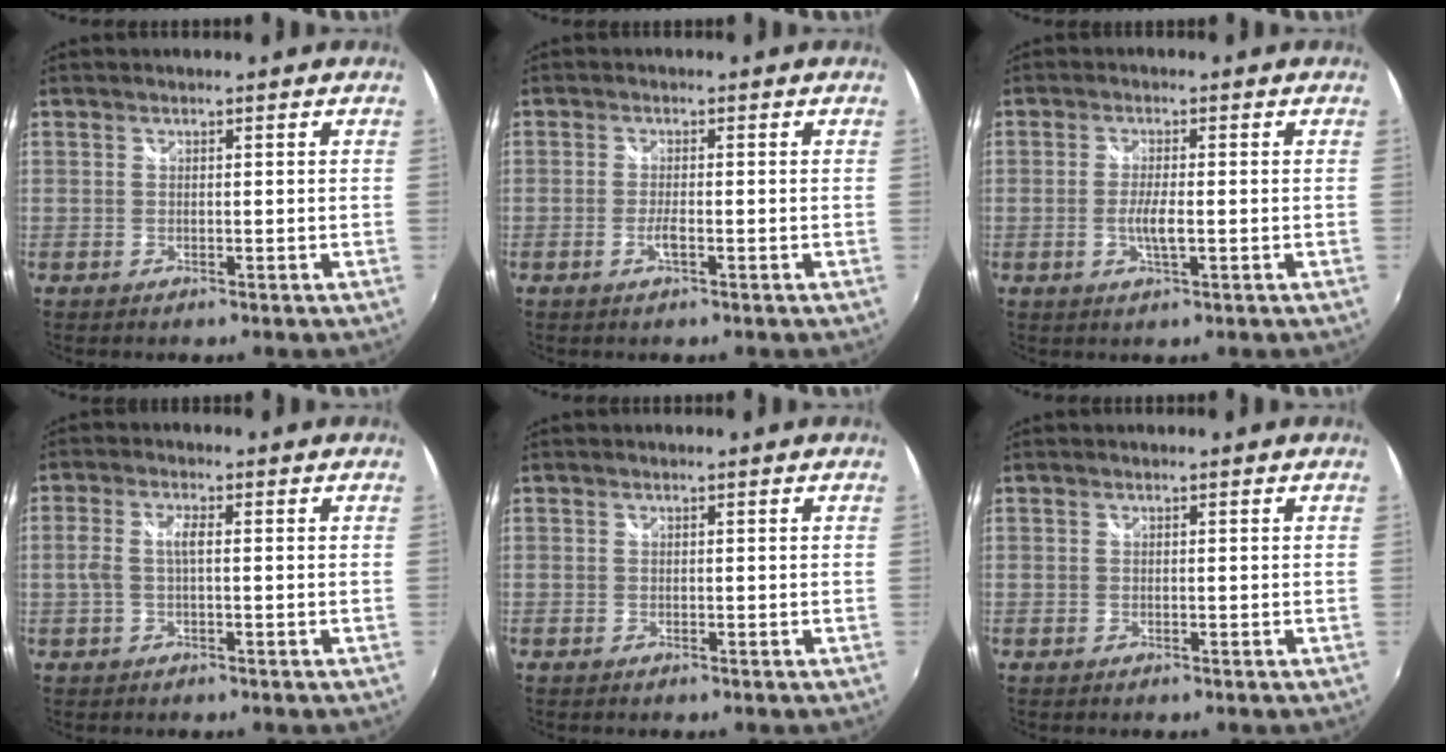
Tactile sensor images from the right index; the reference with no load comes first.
{"total": 2.1, "force": [-0.9, 0.2, 1.8], "torque": [-0.040, -0.004, -0.017]}
{"total": 3.6, "force": [-0.8, 0.5, 3.5], "torque": [-0.067, -0.007, -0.015]}
{"total": 3.3, "force": [-0.2, 0.8, 3.2], "torque": [-0.067, 0.004, -0.002]}
{"total": 0.0}
{"total": 0.0}